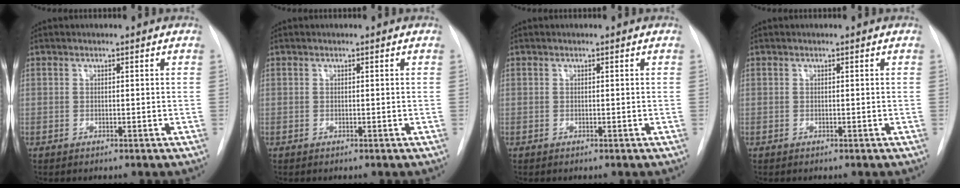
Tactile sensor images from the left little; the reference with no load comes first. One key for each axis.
{"total": 0.0}
{"total": 0.0}
{"total": 0.0}